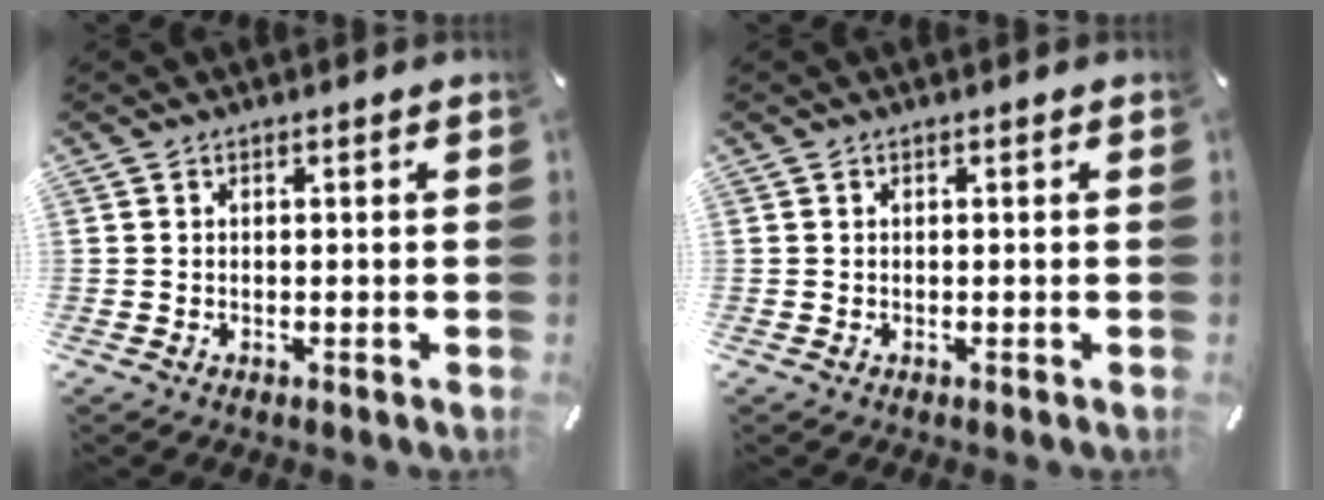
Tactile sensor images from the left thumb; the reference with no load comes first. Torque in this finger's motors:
{"motor_torque": [0.00, 0.00, -0.07, 0.01, 0.00]}